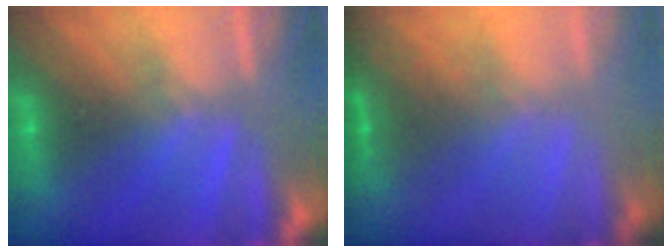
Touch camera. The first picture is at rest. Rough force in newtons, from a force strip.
{"total": 1.7}